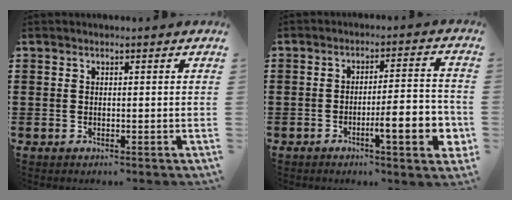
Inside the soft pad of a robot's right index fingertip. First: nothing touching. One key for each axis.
{"total": 8.5, "fx": -3.1, "fy": 1.7, "fz": 7.8, "tx": -0.114, "ty": -0.004, "tz": -0.051}